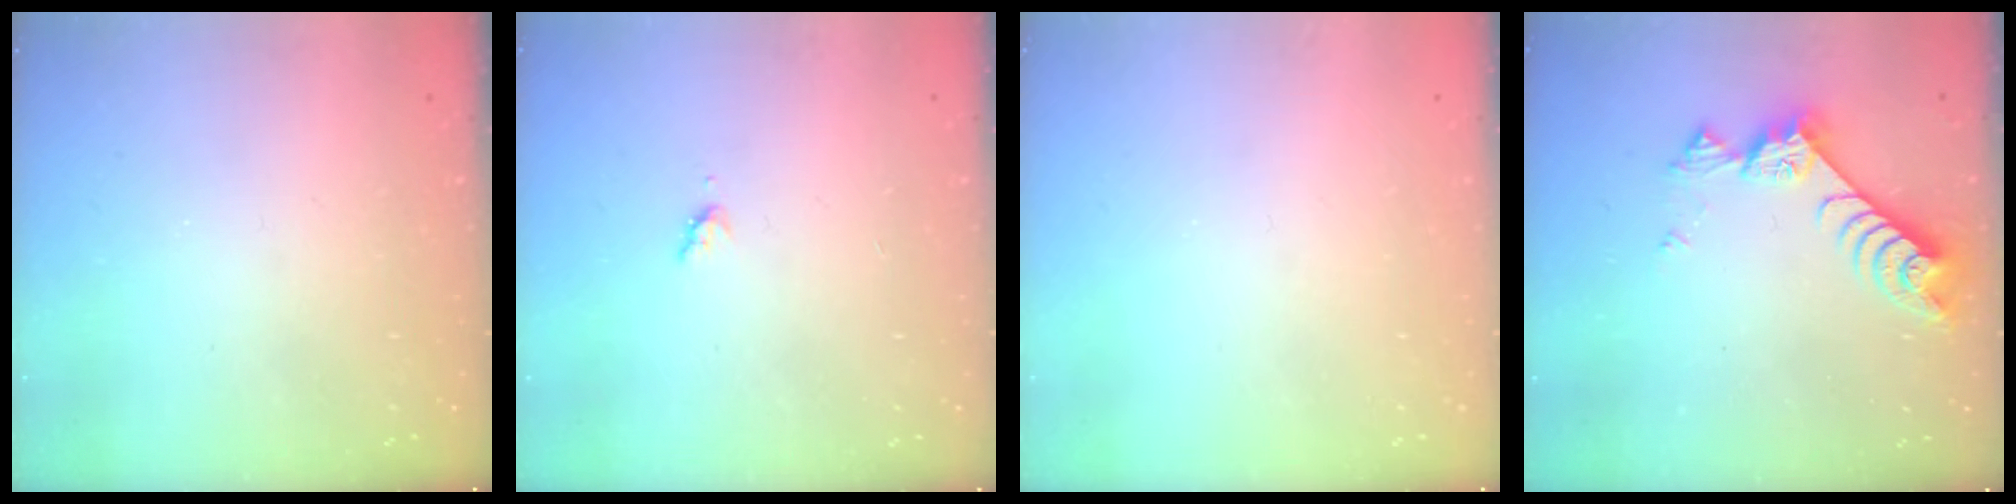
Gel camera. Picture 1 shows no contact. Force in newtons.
{"total": 3.6, "press": 3.5, "slide": 0.6}
{"total": 0.0}
{"total": 7.9, "press": 7.9, "slide": 0.6}